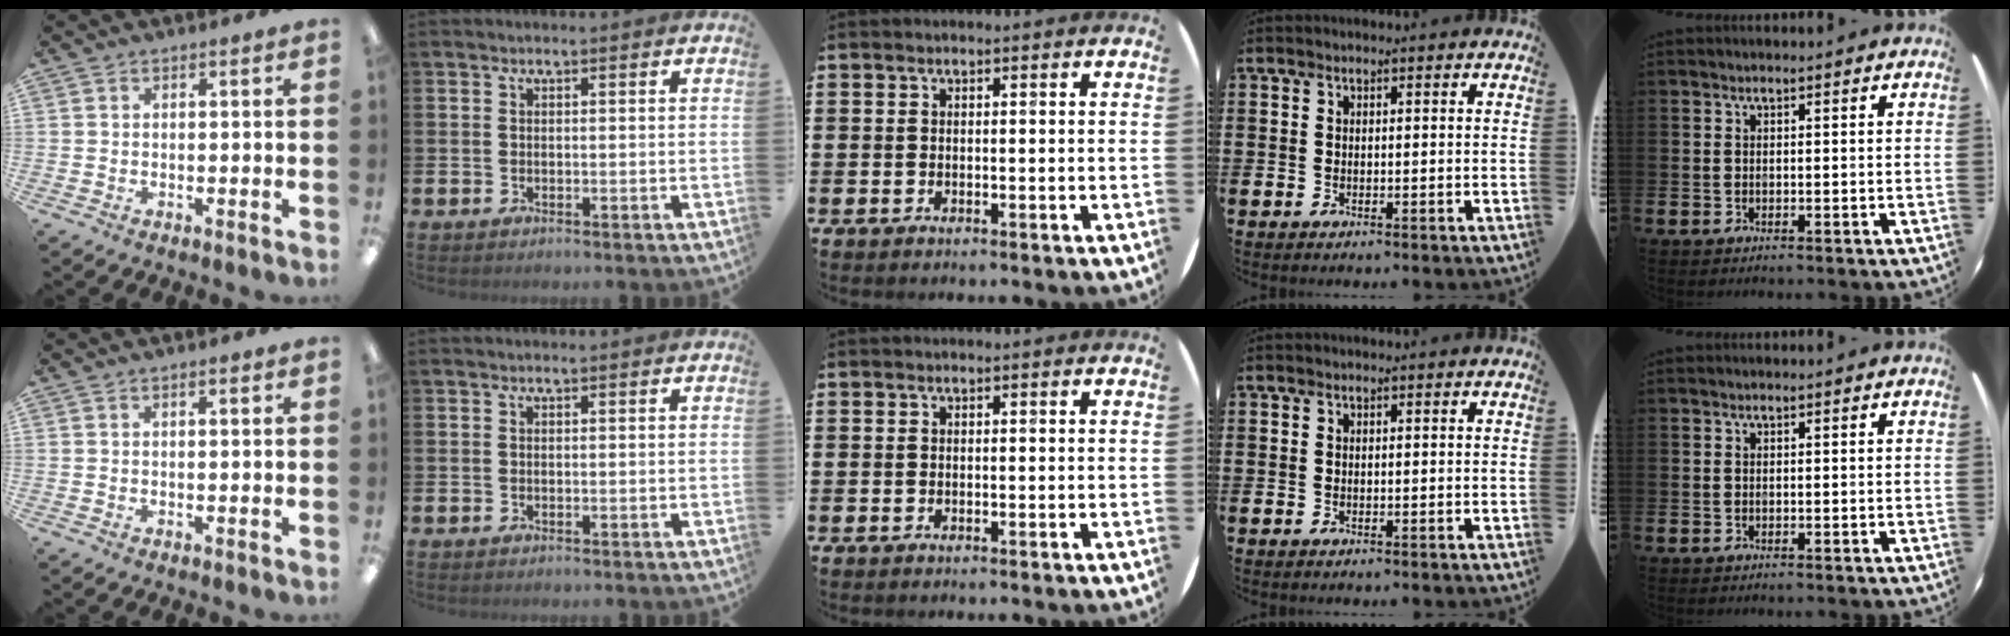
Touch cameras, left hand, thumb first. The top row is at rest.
{"thumb": {"total": 1.1, "force": [0.6, 0.2, 0.9], "torque": [-0.019, 0.001, 0.010]}}